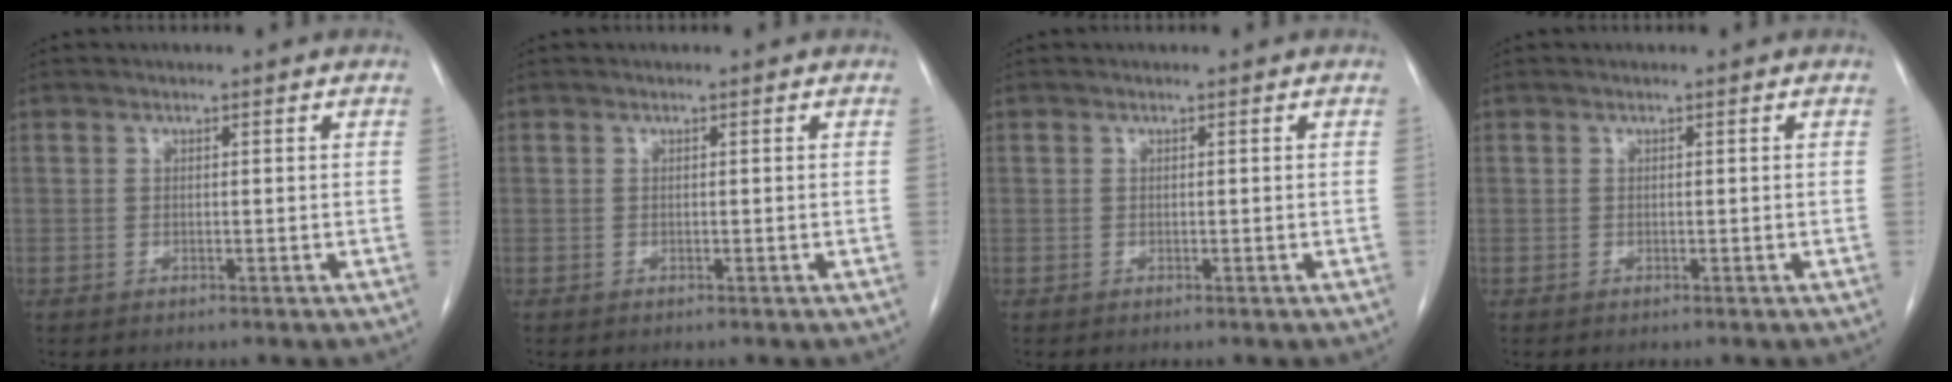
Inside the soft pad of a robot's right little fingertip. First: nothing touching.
{"total": 0.0}
{"total": 0.0}
{"total": 0.0}